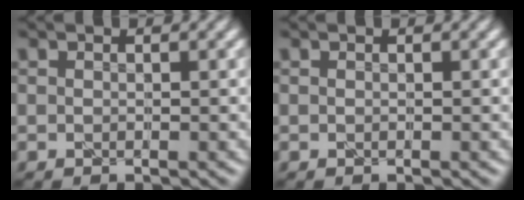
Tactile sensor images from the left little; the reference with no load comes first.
{"total": 0.0}